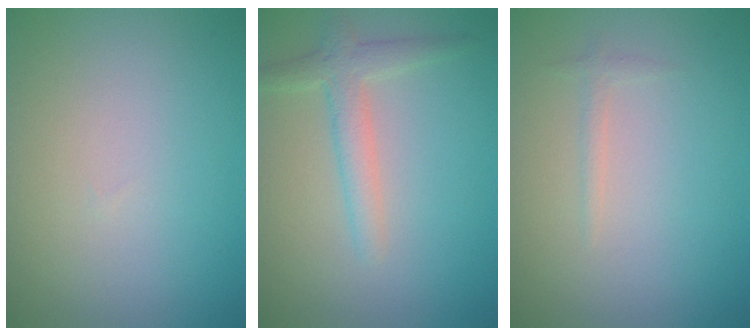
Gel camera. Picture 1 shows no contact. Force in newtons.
{"total": 2.8, "press": 2.8, "slide": 0.1}
{"total": 0.8, "press": 0.8, "slide": 0.0}